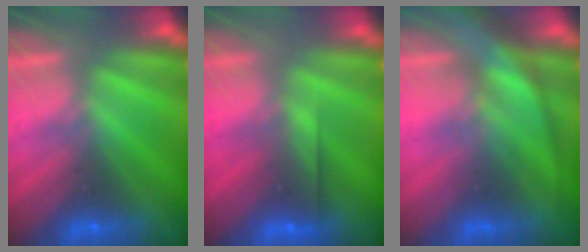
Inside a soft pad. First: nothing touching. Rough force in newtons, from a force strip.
{"total": 2.5}
{"total": 3.2}